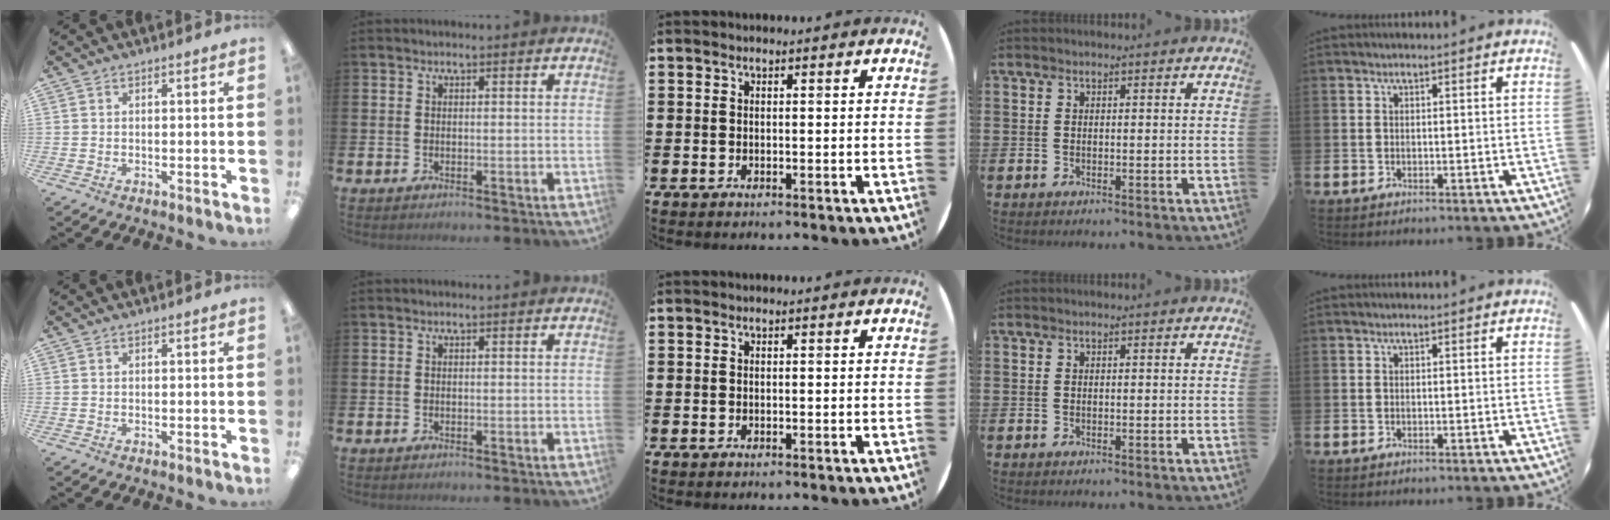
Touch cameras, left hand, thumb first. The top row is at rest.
{}